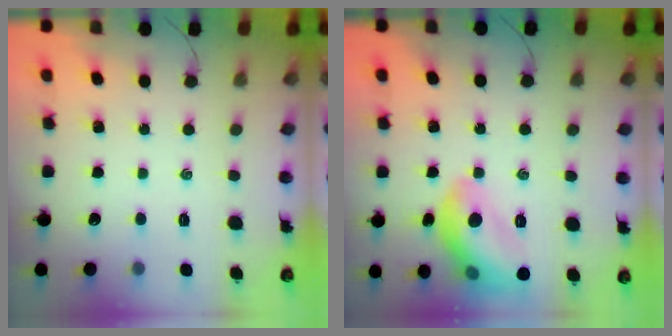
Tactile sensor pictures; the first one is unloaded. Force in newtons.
{"total": 13.7, "press": 13.6, "slide": 1.0}